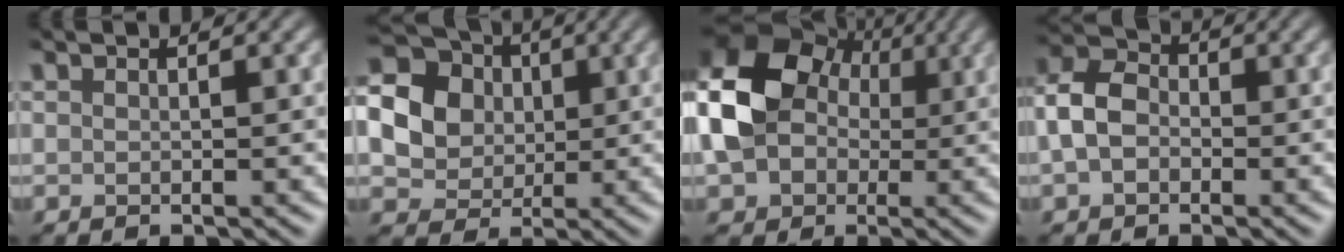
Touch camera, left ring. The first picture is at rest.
{"total": 15.0, "force": [2.6, 13.3, 6.5], "torque": [-0.155, 0.027, 0.015]}
{"total": 9.9, "force": [0.4, 7.9, 5.9], "torque": [-0.124, 0.007, -0.013]}
{"total": 4.6, "force": [-1.3, 3.4, 2.8], "torque": [-0.056, 0.006, -0.038]}